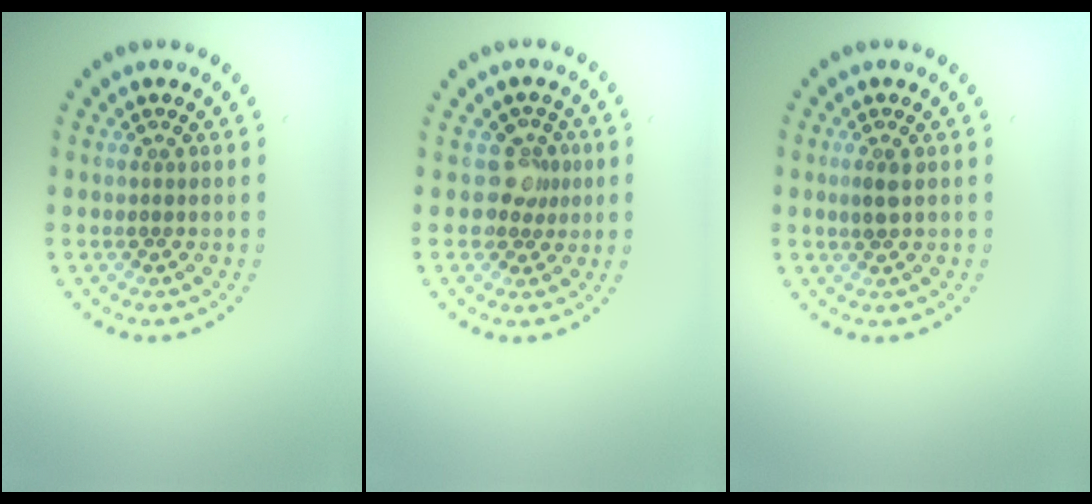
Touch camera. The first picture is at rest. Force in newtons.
{"total": 2.0, "press": 1.5, "slide": 1.3}
{"total": 1.2, "press": 1.2, "slide": 0.4}